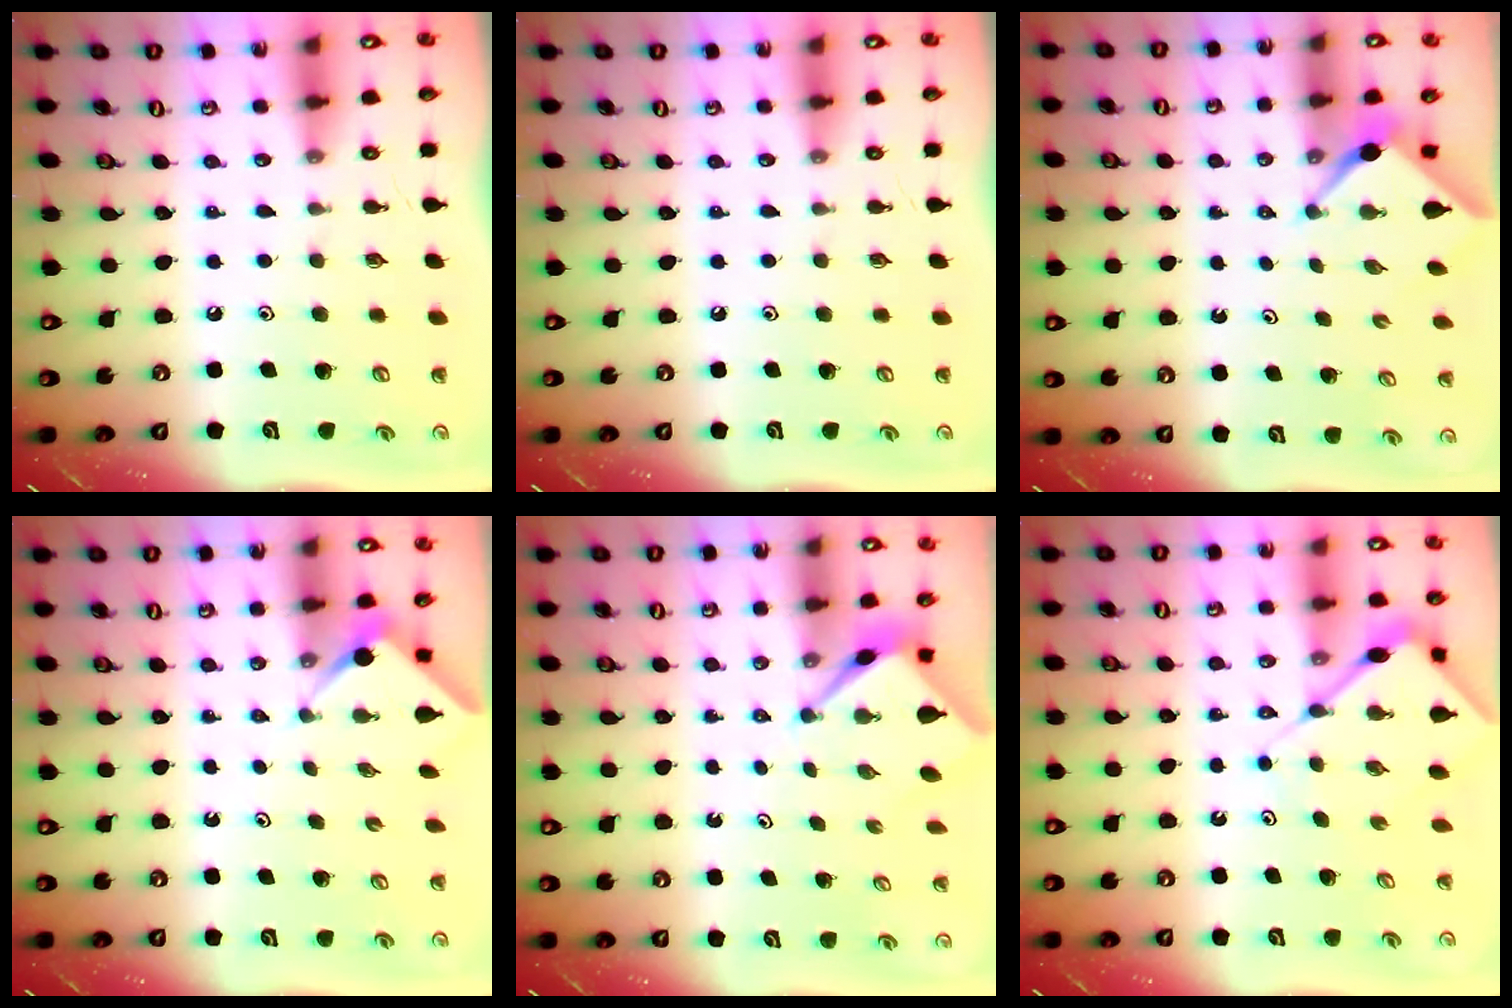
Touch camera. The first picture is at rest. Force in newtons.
{"total": 0.0}
{"total": 2.4, "press": 2.4, "slide": 0.3}
{"total": 3.7, "press": 3.6, "slide": 0.5}
{"total": 2.6, "press": 2.6, "slide": 0.2}
{"total": 6.9, "press": 6.9, "slide": 0.5}